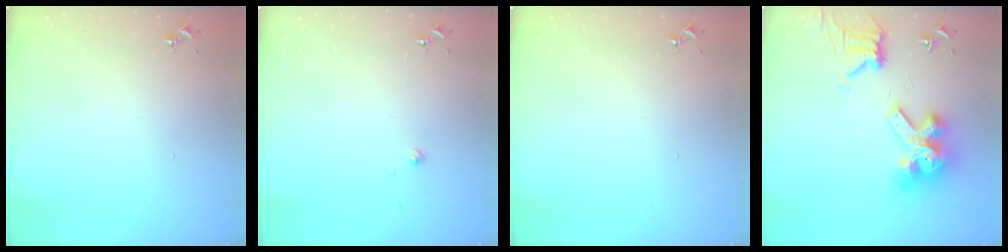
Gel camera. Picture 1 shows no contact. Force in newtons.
{"total": 1.9, "press": 1.9, "slide": 0.1}
{"total": 0.0}
{"total": 16.2, "press": 16.2, "slide": 1.7}